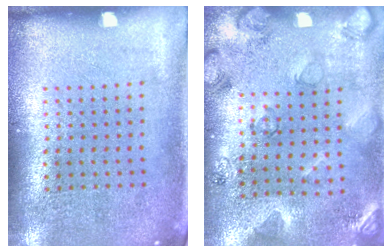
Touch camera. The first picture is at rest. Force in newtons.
{"total": 2.1, "press": 2.0, "slide": 0.8}